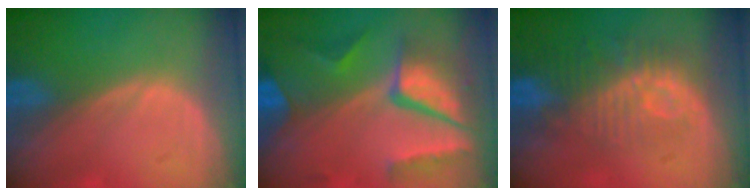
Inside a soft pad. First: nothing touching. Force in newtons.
{"total": 10.4, "press": 8.8, "slide": 5.5}
{"total": 9.7, "press": 8.7, "slide": 4.2}